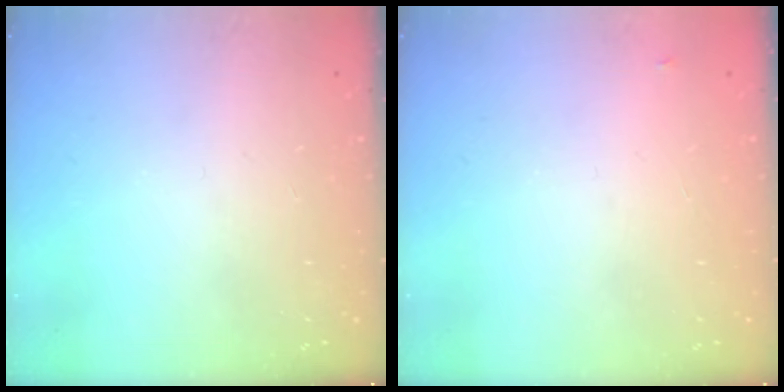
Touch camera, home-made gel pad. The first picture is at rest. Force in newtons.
{"total": 2.8, "press": 2.8, "slide": 0.4}